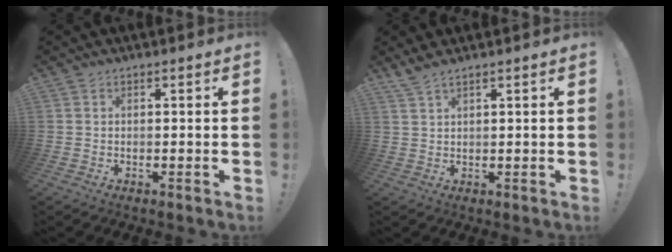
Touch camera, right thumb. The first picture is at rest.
{"total": 2.7, "force": [2.3, 0.0, 1.5], "torque": [-0.035, -0.009, 0.041]}